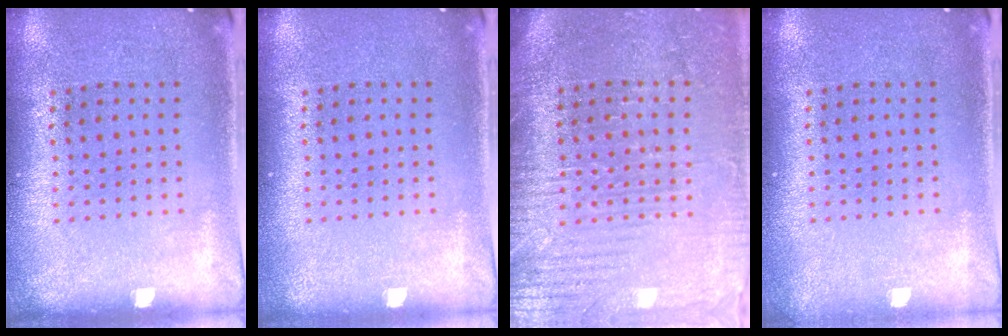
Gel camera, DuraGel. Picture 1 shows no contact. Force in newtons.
{"total": 0.0}
{"total": 3.6, "press": 3.4, "slide": 1.2}
{"total": 0.5, "press": 0.5, "slide": 0.1}